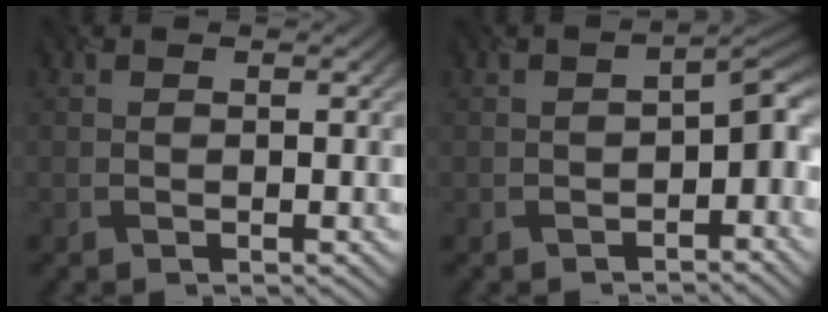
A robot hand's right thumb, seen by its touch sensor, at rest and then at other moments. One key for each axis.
{"total": 4.5, "fx": -2.2, "fy": 2.1, "fz": 3.3, "tx": -0.039, "ty": -0.007, "tz": -0.033}